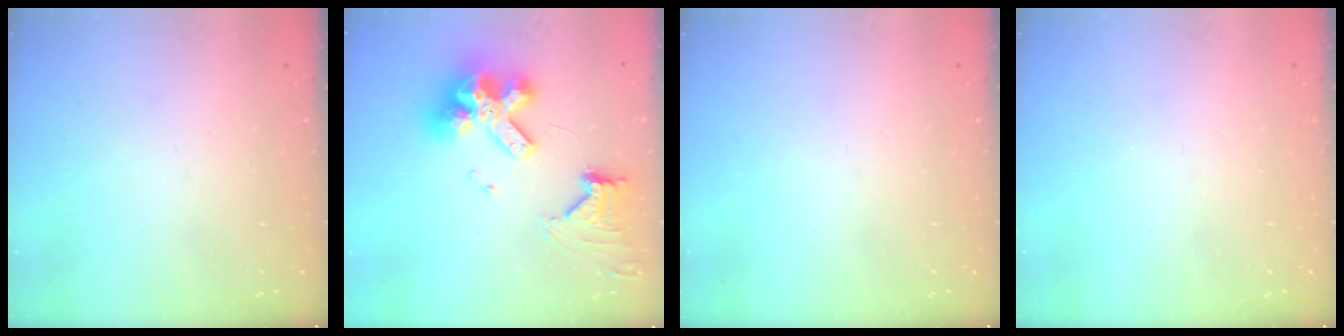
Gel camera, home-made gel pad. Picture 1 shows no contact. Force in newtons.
{"total": 14.8, "press": 14.8, "slide": 1.4}
{"total": 0.0}
{"total": 0.0}